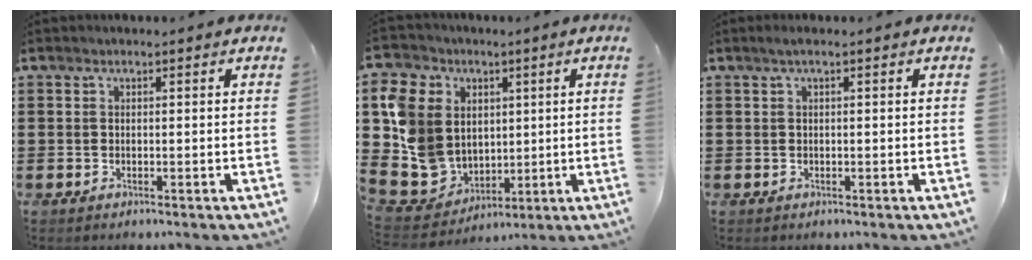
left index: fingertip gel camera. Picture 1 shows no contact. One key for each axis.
{"total": 11.2, "fx": 2.1, "fy": 10.0, "fz": 4.4, "tx": -0.148, "ty": 0.009, "tz": 0.048}
{"total": 0.9, "fx": 0.0, "fy": 0.1, "fz": 0.9, "tx": -0.012, "ty": -0.002, "tz": 0.000}